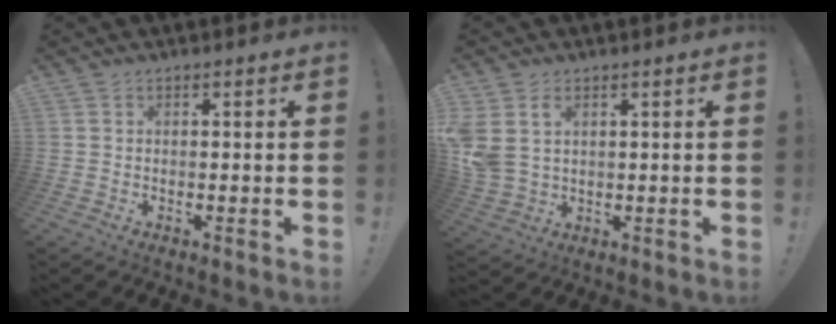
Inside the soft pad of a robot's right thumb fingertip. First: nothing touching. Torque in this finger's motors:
{"motor_torque": [1.48, 1.66, 1.07, -0.07, 0.05]}